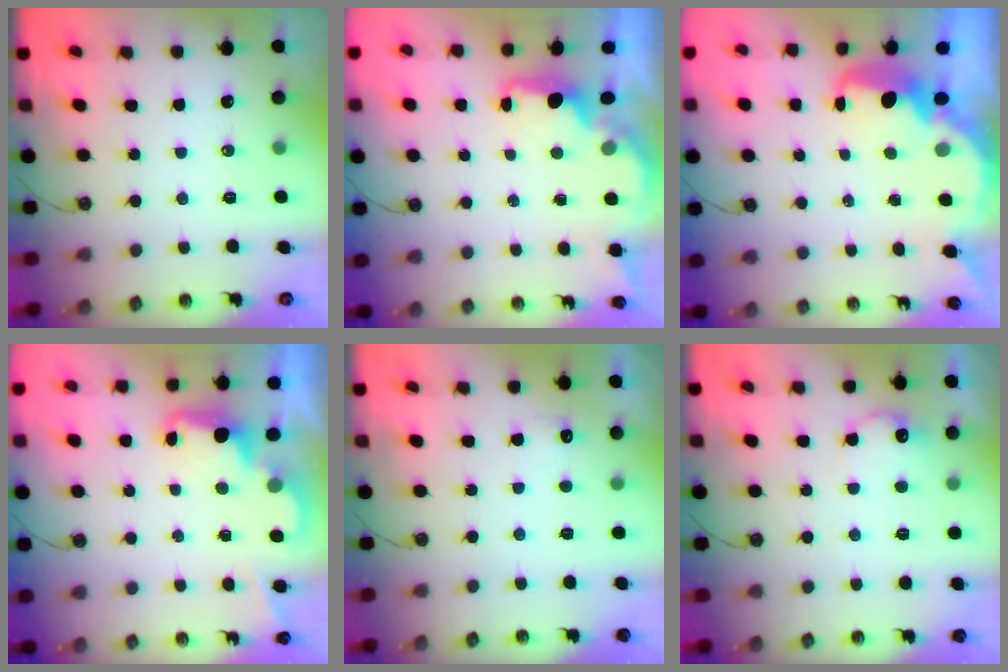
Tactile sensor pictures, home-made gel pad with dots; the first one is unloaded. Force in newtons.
{"total": 1.6, "press": 1.5, "slide": 0.6}
{"total": 6.4, "press": 6.4, "slide": 0.2}
{"total": 2.5, "press": 2.4, "slide": 0.5}
{"total": 5.9, "press": 5.7, "slide": 1.3}
{"total": 10.5, "press": 10.5, "slide": 0.3}